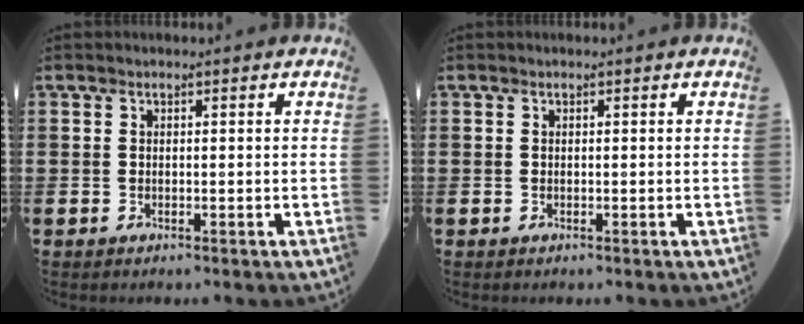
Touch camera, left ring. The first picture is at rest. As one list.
[{"total": 0.0}]